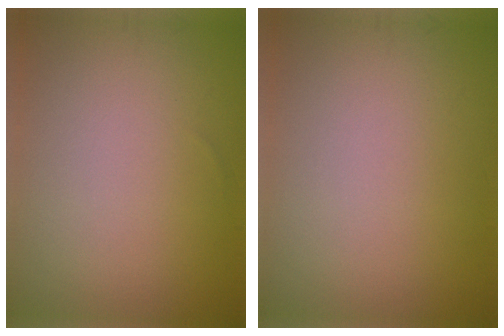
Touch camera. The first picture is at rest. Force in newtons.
{"total": 0.0}